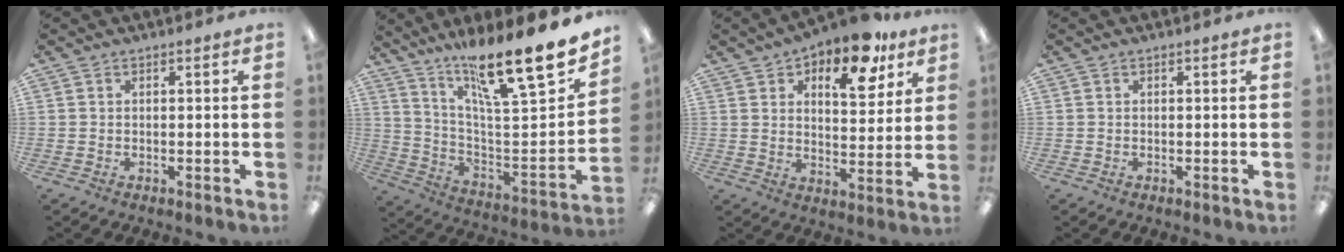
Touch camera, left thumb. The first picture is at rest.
{"total": 22.6, "force": [18.2, 2.8, 13.0], "torque": [-0.189, -0.143, 0.291]}
{"total": 13.8, "force": [9.7, 5.8, 7.9], "torque": [-0.109, -0.055, 0.162]}
{"total": 0.0}